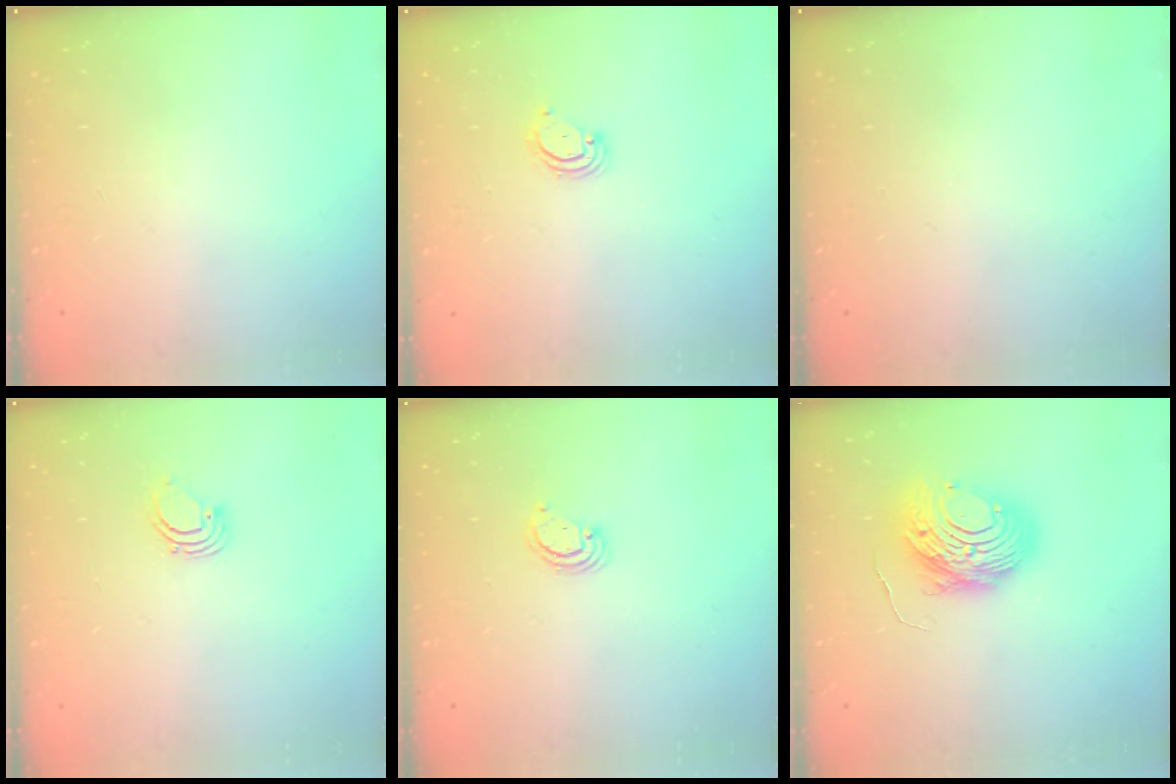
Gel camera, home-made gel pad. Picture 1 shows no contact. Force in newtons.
{"total": 2.8, "press": 2.8, "slide": 0.2}
{"total": 0.0}
{"total": 2.2, "press": 2.2, "slide": 0.2}
{"total": 2.3, "press": 2.3, "slide": 0.1}
{"total": 12.5, "press": 12.5, "slide": 0.7}